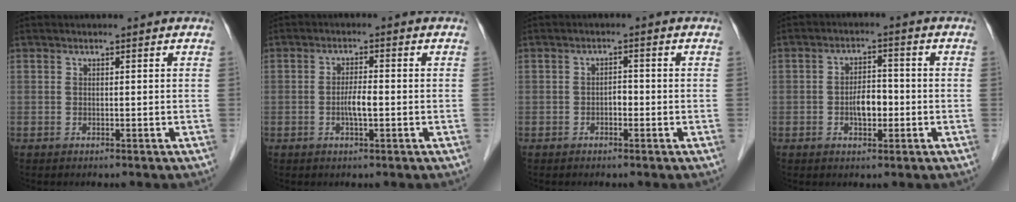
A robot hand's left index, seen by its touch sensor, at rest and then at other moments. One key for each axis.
{"total": 3.0, "fx": -0.8, "fy": 0.5, "fz": 2.8, "tx": -0.055, "ty": -0.002, "tz": -0.016}
{"total": 1.5, "fx": -0.8, "fy": 0.8, "fz": 1.1, "tx": -0.013, "ty": 0.002, "tz": -0.014}
{"total": 4.3, "fx": -1.3, "fy": 2.1, "fz": 3.5, "tx": -0.062, "ty": 0.004, "tz": -0.022}